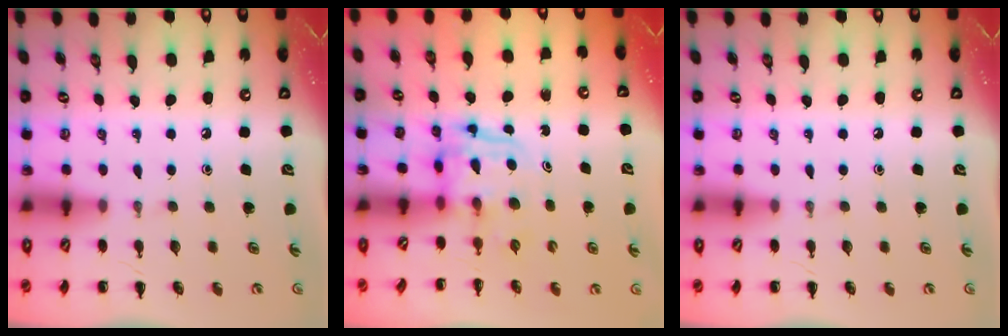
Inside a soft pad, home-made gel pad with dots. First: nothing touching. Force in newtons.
{"total": 3.5, "press": 3.5, "slide": 0.3}
{"total": 0.0}